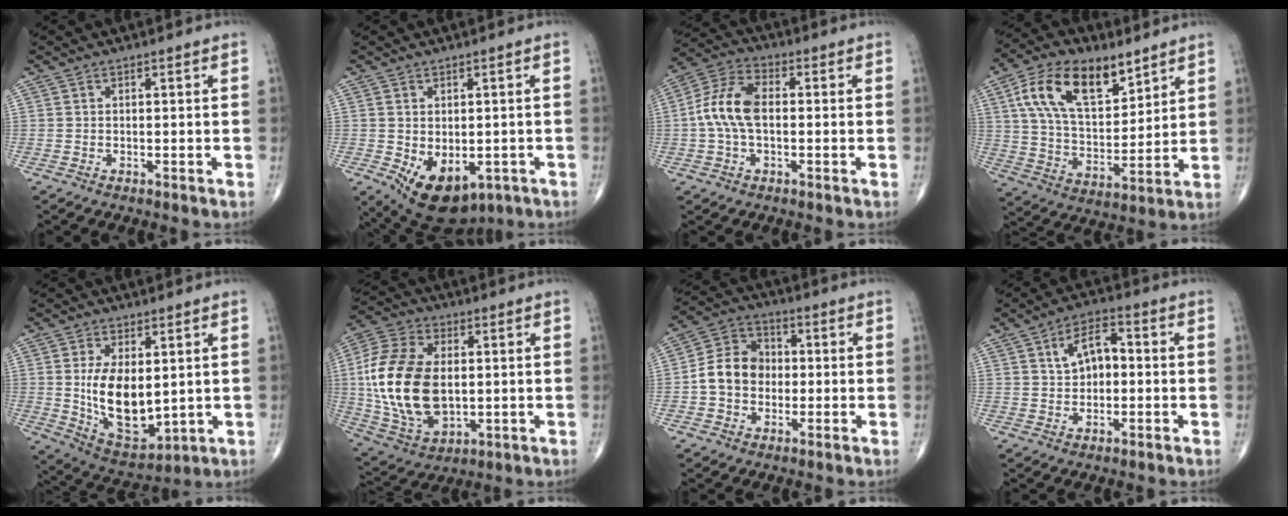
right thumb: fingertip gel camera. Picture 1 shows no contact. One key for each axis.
{"total": 11.3, "fx": -3.9, "fy": 7.1, "fz": 7.9, "tx": -0.108, "ty": -0.005, "tz": -0.037}
{"total": 9.7, "fx": -0.2, "fy": 5.6, "fz": 8.0, "tx": -0.165, "ty": 0.028, "tz": -0.012}
{"total": 18.1, "fx": 9.0, "fy": 9.5, "fz": 12.5, "tx": -0.193, "ty": -0.030, "tz": 0.167}
{"total": 13.7, "fx": 1.0, "fy": 7.4, "fz": 11.5, "tx": -0.178, "ty": -0.022, "tz": 0.038}
{"total": 21.5, "fx": 0.5, "fy": 13.2, "fz": 16.9, "tx": -0.340, "ty": -0.008, "tz": 0.019}
{"total": 9.7, "fx": -0.9, "fy": 8.1, "fz": 5.4, "tx": -0.080, "ty": 0.034, "tz": -0.029}
{"total": 7.1, "fx": 1.0, "fy": 4.3, "fz": 5.6, "tx": -0.077, "ty": 0.019, "tz": 0.009}